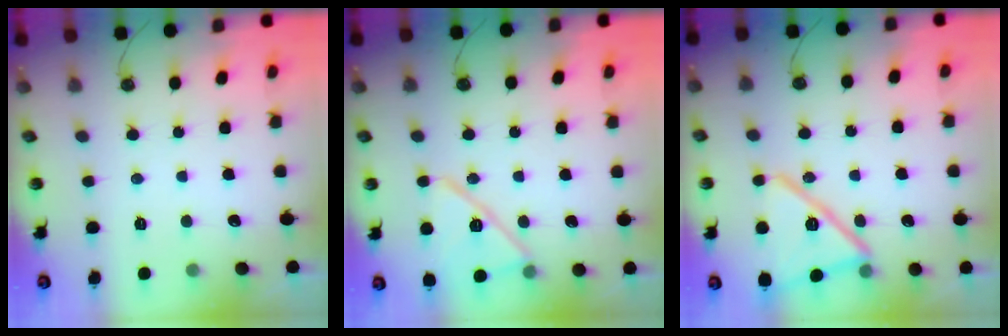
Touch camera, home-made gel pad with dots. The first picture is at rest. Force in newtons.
{"total": 13.9, "press": 13.6, "slide": 2.6}
{"total": 18.2, "press": 18.2, "slide": 0.6}